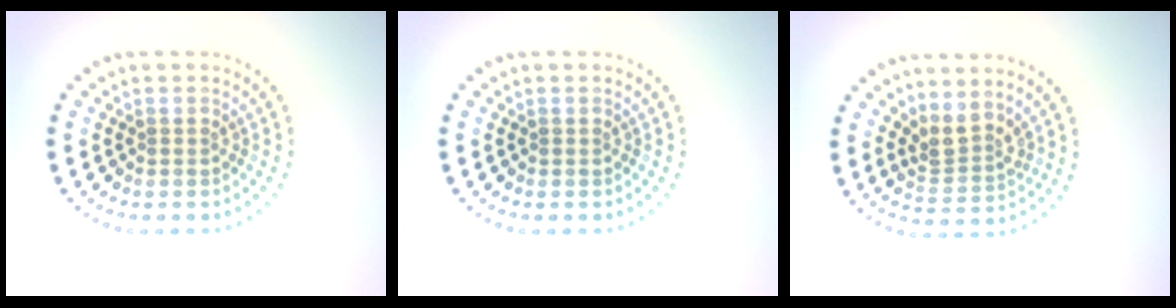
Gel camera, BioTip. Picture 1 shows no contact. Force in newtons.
{"total": 0.0}
{"total": 2.5, "press": 1.8, "slide": 1.7}